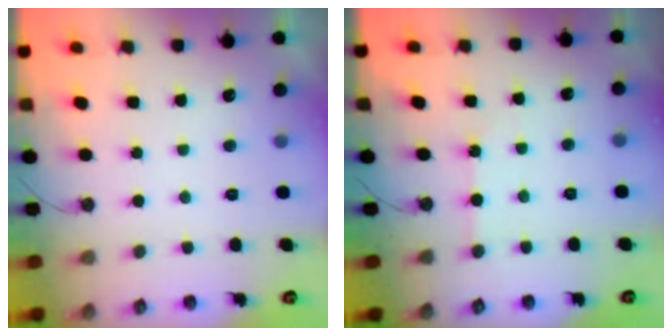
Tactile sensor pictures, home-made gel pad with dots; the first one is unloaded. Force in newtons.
{"total": 0.9, "press": 0.8, "slide": 0.2}